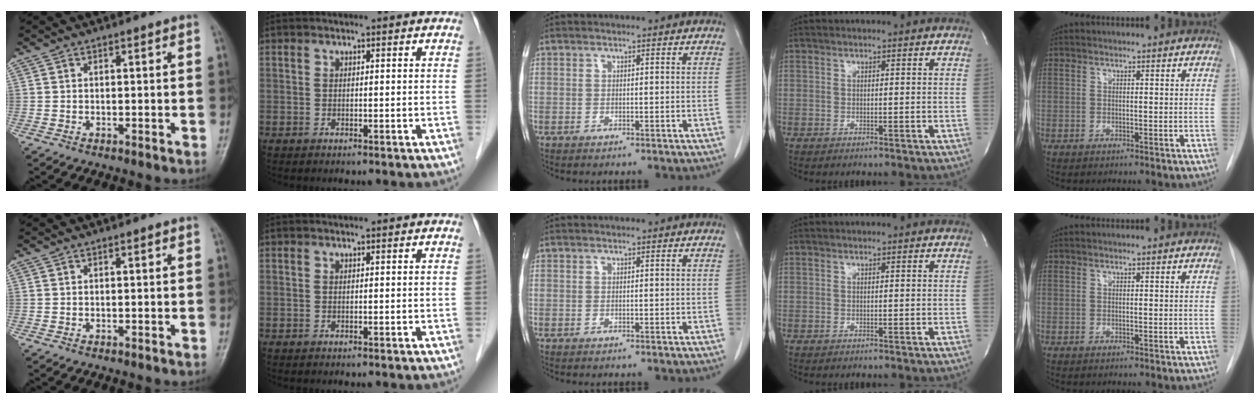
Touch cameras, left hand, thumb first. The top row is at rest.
{}